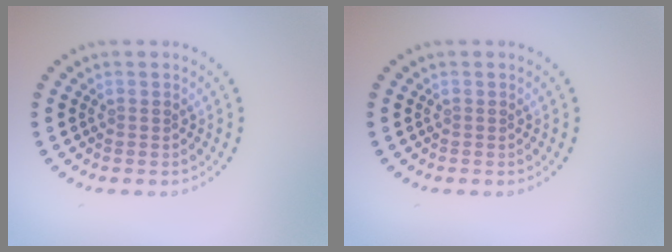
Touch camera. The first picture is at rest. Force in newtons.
{"total": 0.0}